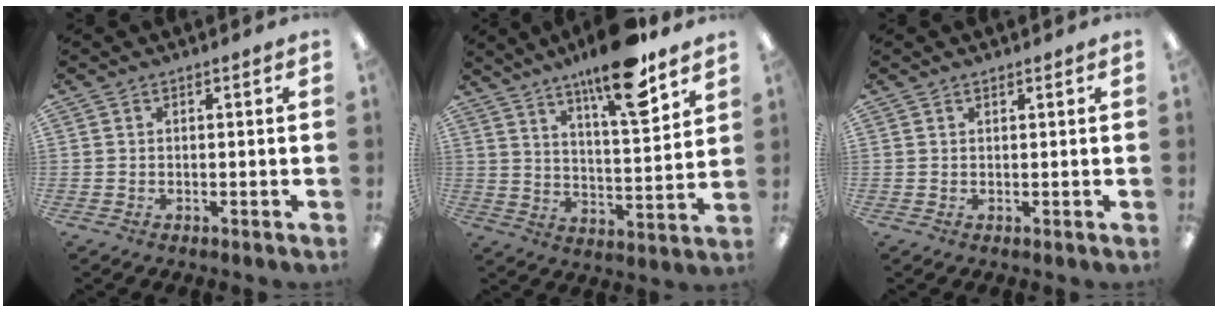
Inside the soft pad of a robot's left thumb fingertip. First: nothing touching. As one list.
[{"total": 15.8, "force": [11.6, 3.4, 10.3], "torque": [-0.156, -0.072, 0.185]}, {"total": 0.6, "force": [0.6, 0.2, 0.1], "torque": [-0.004, 0.001, 0.010]}]